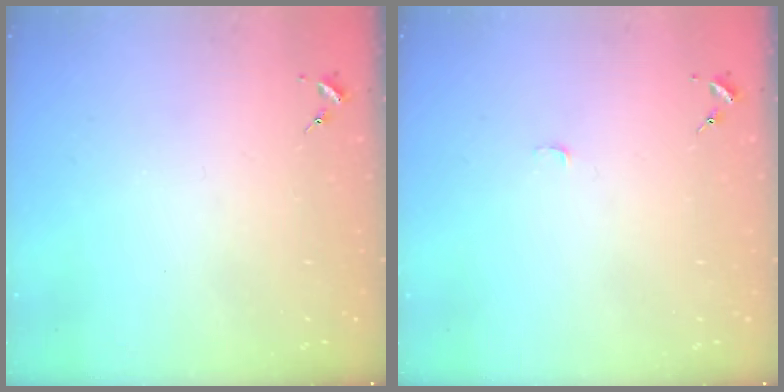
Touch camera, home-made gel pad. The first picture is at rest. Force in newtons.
{"total": 2.7, "press": 2.7, "slide": 0.3}